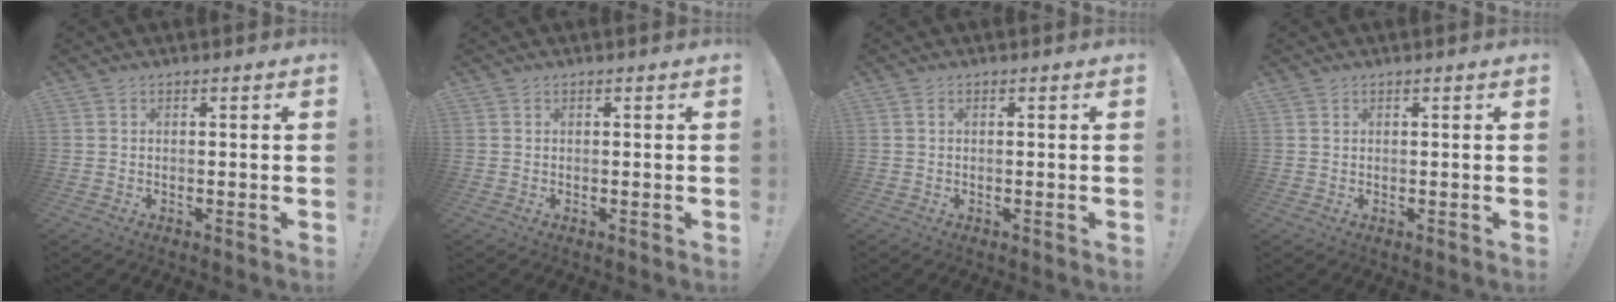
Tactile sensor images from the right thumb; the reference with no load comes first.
{"total": 0.0}
{"total": 0.6, "force": [0.1, 0.1, 0.5], "torque": [-0.011, 0.001, 0.002]}
{"total": 0.6, "force": [0.3, 0.4, 0.1], "torque": [0.002, -0.002, 0.006]}